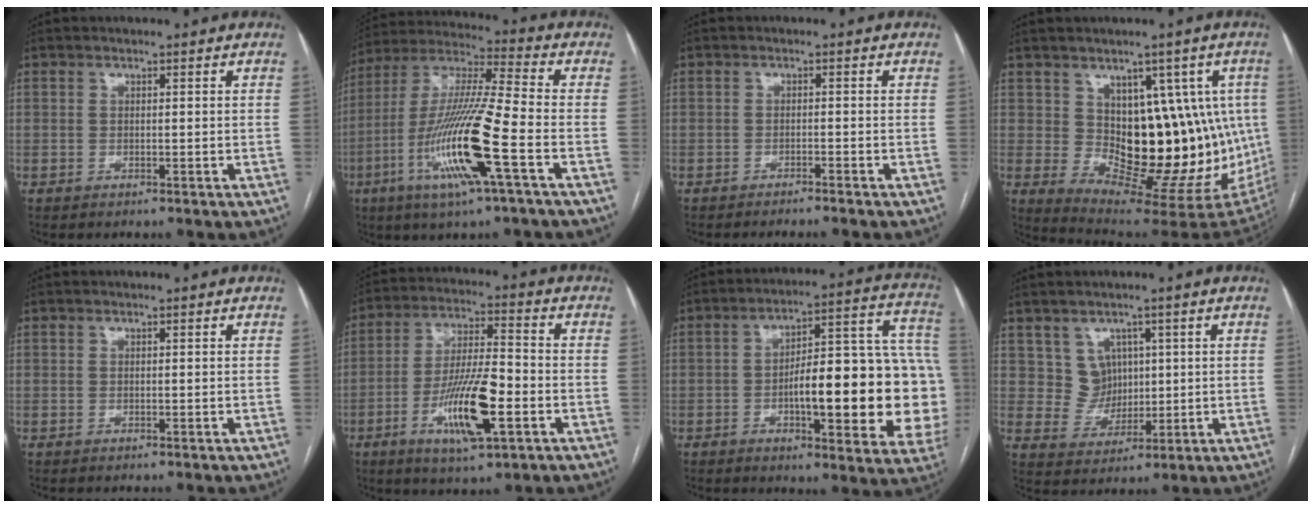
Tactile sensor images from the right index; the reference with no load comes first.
{"total": 17.8, "force": [-6.4, 0.4, 16.6], "torque": [-0.340, -0.015, -0.121]}
{"total": 3.2, "force": [-2.8, -0.8, 1.3], "torque": [-0.009, 0.003, -0.037]}
{"total": 15.7, "force": [1.2, 7.8, 13.6], "torque": [-0.162, 0.012, 0.038]}
{"total": 0.0}
{"total": 13.3, "force": [-4.6, 2.6, 12.2], "torque": [-0.231, -0.005, -0.077]}
{"total": 24.9, "force": [-3.8, 6.0, 23.9], "torque": [-0.247, 0.038, -0.039]}
{"total": 5.1, "force": [2.0, 4.6, 0.7], "torque": [-0.012, 0.013, 0.047]}